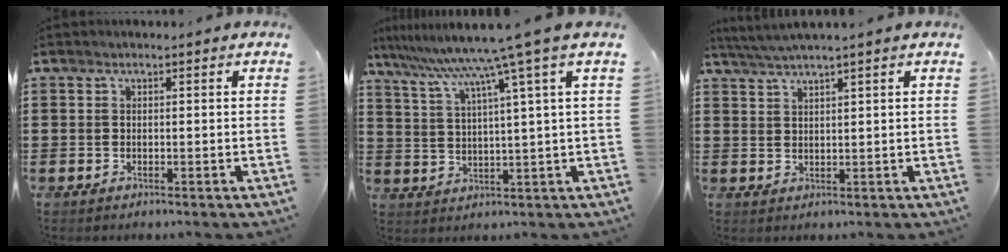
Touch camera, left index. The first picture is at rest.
{"total": 9.2, "force": [6.5, -2.0, 6.3], "torque": [-0.146, -0.040, 0.099]}
{"total": 2.9, "force": [2.4, -0.5, 1.4], "torque": [-0.032, -0.002, 0.045]}